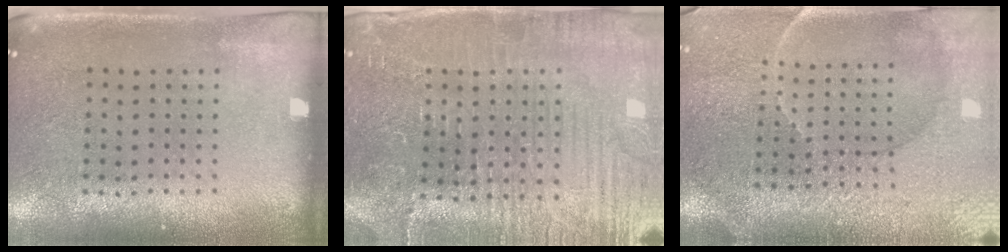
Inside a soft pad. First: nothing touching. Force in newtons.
{"total": 4.3, "press": 4.2, "slide": 1.3}
{"total": 3.7, "press": 3.5, "slide": 1.2}